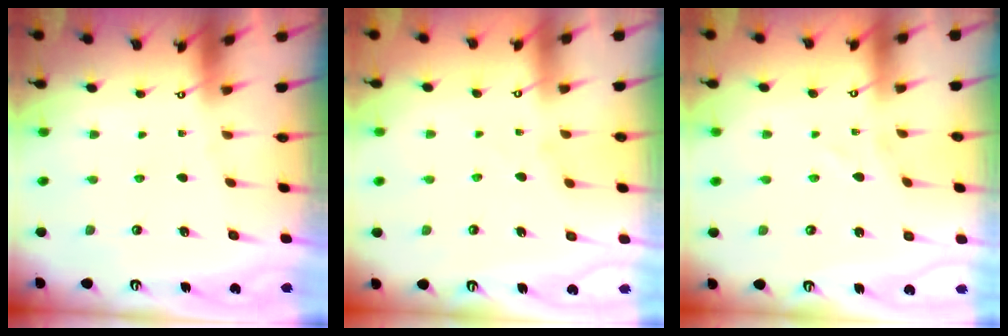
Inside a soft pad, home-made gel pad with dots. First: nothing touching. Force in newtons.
{"total": 1.6, "press": 1.5, "slide": 0.4}
{"total": 1.5, "press": 1.5, "slide": 0.1}